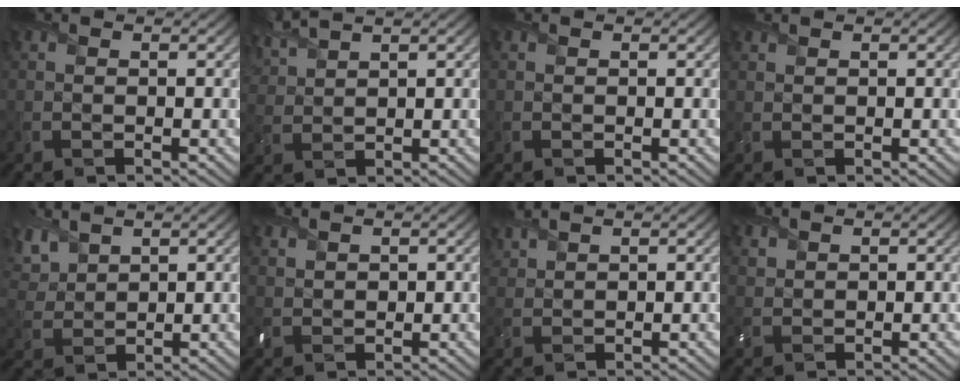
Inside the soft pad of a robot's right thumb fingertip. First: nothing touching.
{"total": 4.0, "force": [3.6, 0.6, 1.7], "torque": [-0.052, 0.016, 0.079]}
{"total": 0.0}
{"total": 0.6, "force": [0.6, 0.0, 0.1], "torque": [-0.007, 0.003, 0.016]}
{"total": 5.3, "force": [3.8, 2.4, 2.8], "torque": [-0.083, 0.011, 0.081]}
{"total": 1.7, "force": [1.4, 0.8, 0.7], "torque": [-0.021, 0.003, 0.035]}
{"total": 2.4, "force": [2.3, 0.4, 0.7], "torque": [-0.022, 0.011, 0.053]}
{"total": 1.3, "force": [1.1, 0.7, 0.3], "torque": [-0.012, 0.001, 0.027]}